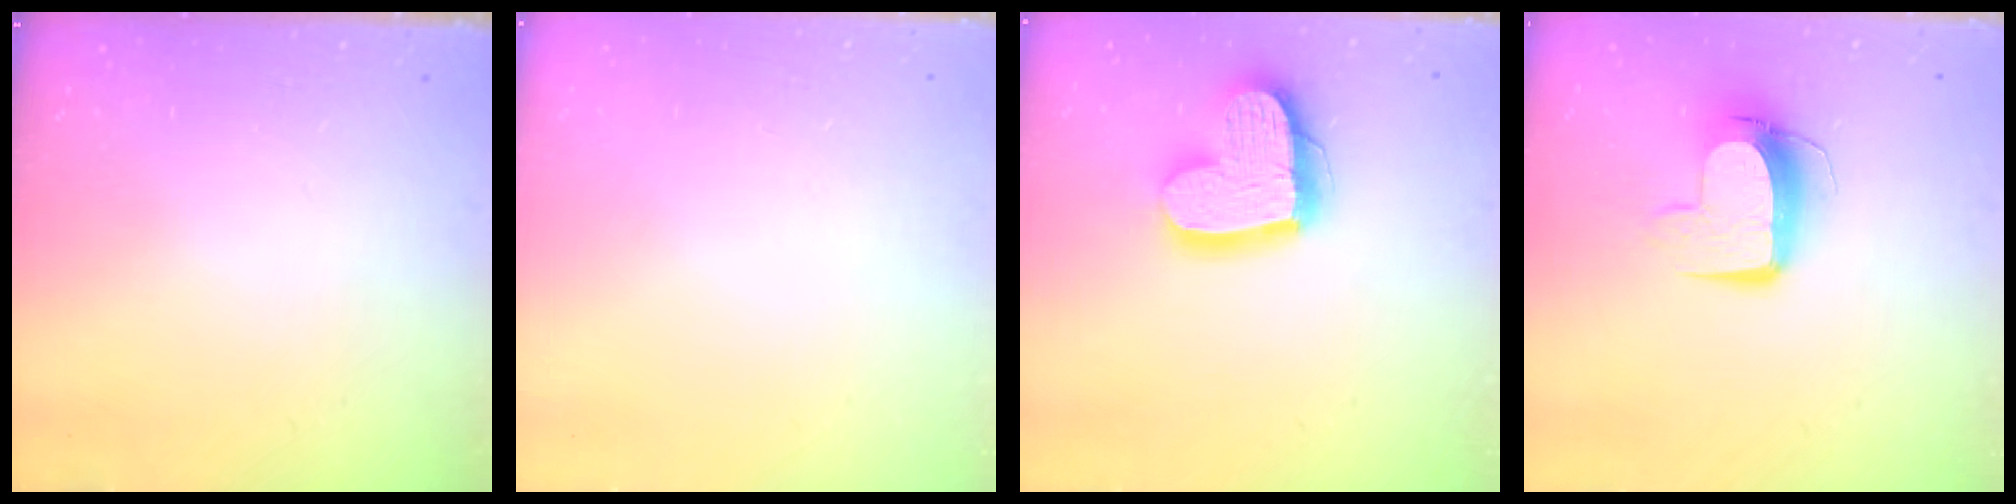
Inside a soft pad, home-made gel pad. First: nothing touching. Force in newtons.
{"total": 0.0}
{"total": 17.6, "press": 17.5, "slide": 1.9}
{"total": 10.3, "press": 10.3, "slide": 0.8}